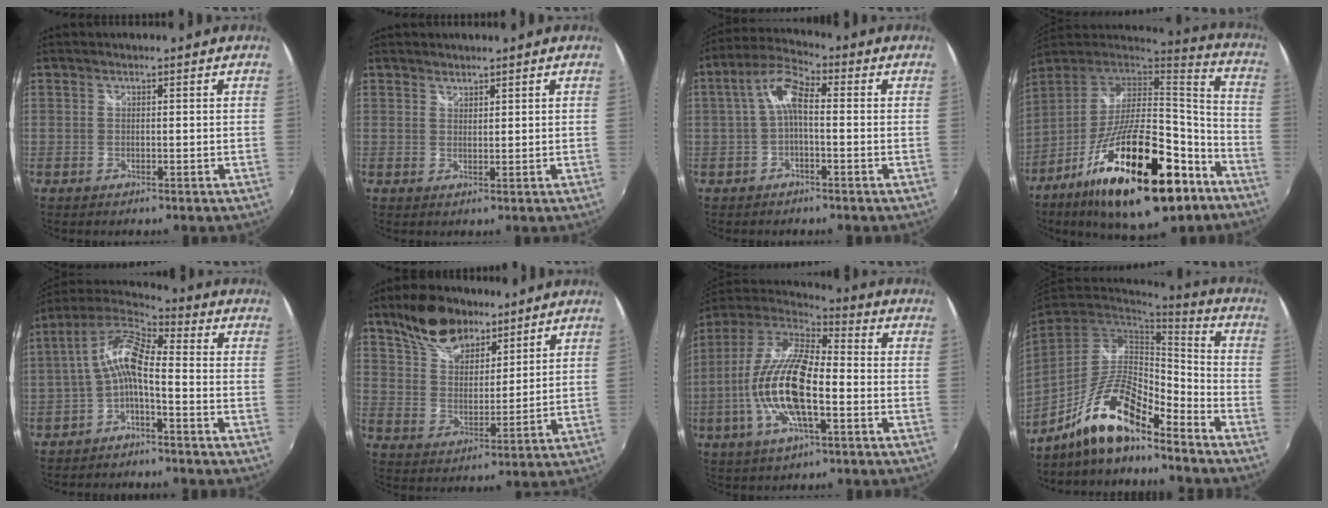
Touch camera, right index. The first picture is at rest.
{"total": 1.4, "force": [1.2, 0.6, 0.1], "torque": [0.002, 0.001, 0.022]}
{"total": 6.6, "force": [-0.3, 2.5, 6.1], "torque": [-0.131, 0.024, -0.008]}
{"total": 30.4, "force": [-16.2, 11.2, 23.2], "torque": [-0.396, -0.015, -0.255]}
{"total": 9.0, "force": [-2.0, 2.8, 8.4], "torque": [-0.185, 0.020, -0.041]}
{"total": 13.4, "force": [9.7, 6.8, 6.3], "torque": [-0.121, 0.025, 0.178]}
{"total": 17.5, "force": [-4.5, 5.8, 16.0], "torque": [-0.320, -0.005, -0.093]}
{"total": 15.1, "force": [-10.8, 3.8, 9.8], "torque": [-0.205, -0.009, -0.205]}